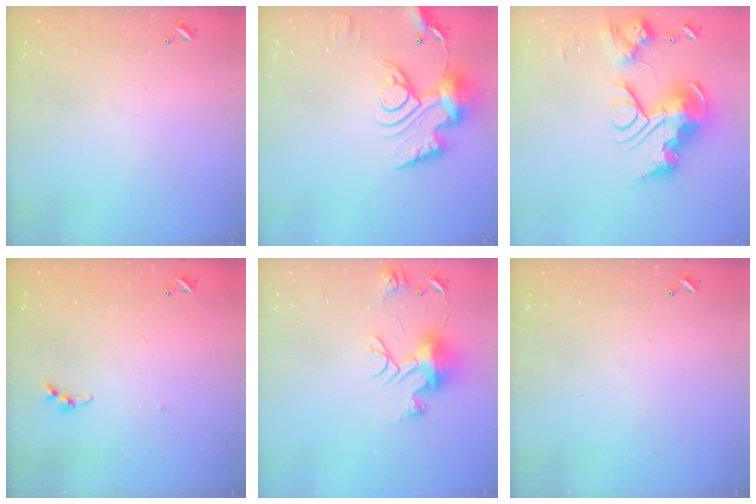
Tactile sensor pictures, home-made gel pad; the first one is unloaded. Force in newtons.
{"total": 15.5, "press": 15.4, "slide": 1.7}
{"total": 0.9, "press": 0.9, "slide": 0.0}
{"total": 3.5, "press": 3.4, "slide": 0.4}
{"total": 10.5, "press": 10.5, "slide": 1.0}
{"total": 0.0}